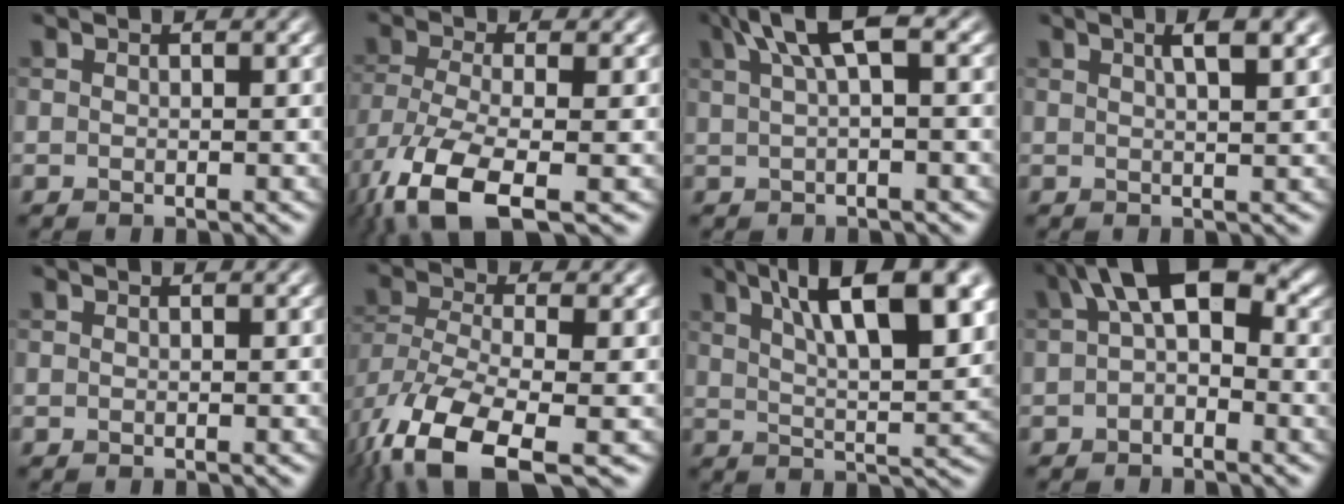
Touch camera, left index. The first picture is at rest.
{"total": 9.2, "force": [-5.4, 3.1, 6.7], "torque": [-0.147, -0.023, -0.105]}
{"total": 5.3, "force": [2.2, 1.5, 4.6], "torque": [-0.068, 0.017, 0.033]}
{"total": 3.7, "force": [1.7, 1.2, 3.1], "torque": [-0.023, 0.013, 0.010]}
{"total": 0.0}
{"total": 11.6, "force": [-7.0, 4.5, 8.1], "torque": [-0.186, -0.030, -0.114]}
{"total": 11.9, "force": [5.4, 3.8, 9.9], "torque": [-0.130, 0.013, 0.078]}
{"total": 7.1, "force": [1.4, 3.9, 5.8], "torque": [-0.081, 0.025, 0.008]}